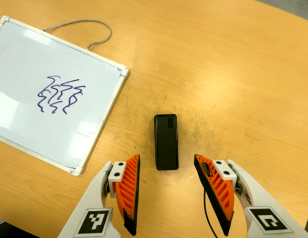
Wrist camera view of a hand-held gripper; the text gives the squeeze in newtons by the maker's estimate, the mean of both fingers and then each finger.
{"total": 0.0}